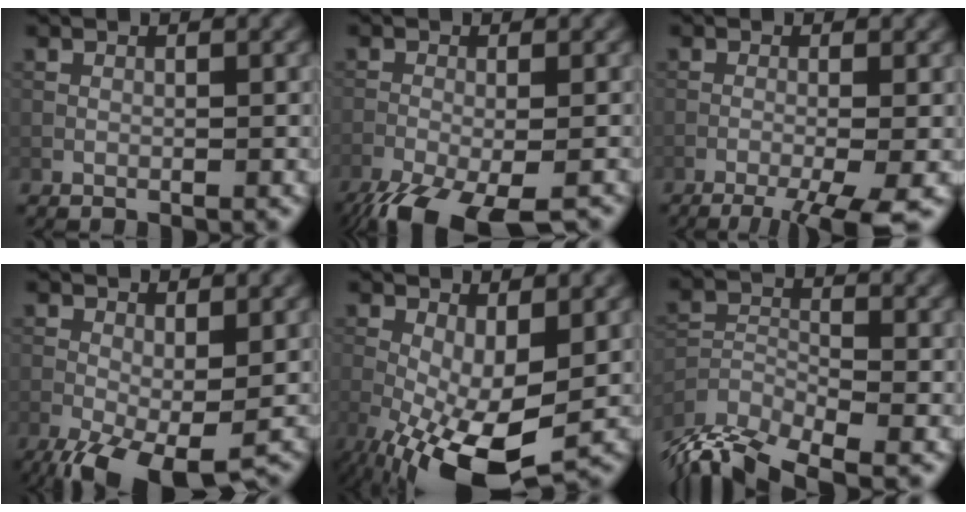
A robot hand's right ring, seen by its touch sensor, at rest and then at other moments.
{"total": 9.3, "force": [-7.2, 2.8, 5.2], "torque": [-0.104, -0.038, -0.105]}
{"total": 4.9, "force": [-2.8, 0.6, 3.9], "torque": [-0.060, -0.001, -0.050]}
{"total": 7.4, "force": [-3.5, 2.9, 5.9], "torque": [-0.125, -0.026, -0.052]}
{"total": 9.8, "force": [-3.4, 3.5, 8.5], "torque": [-0.184, -0.019, -0.054]}
{"total": 8.1, "force": [-6.3, 2.7, 4.3], "torque": [-0.085, -0.008, -0.127]}